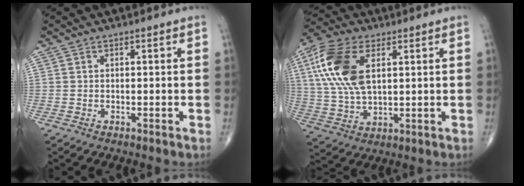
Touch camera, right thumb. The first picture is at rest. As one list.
[{"total": 15.5, "force": [4.6, 8.1, 12.4], "torque": [-0.260, 0.000, 0.089]}]